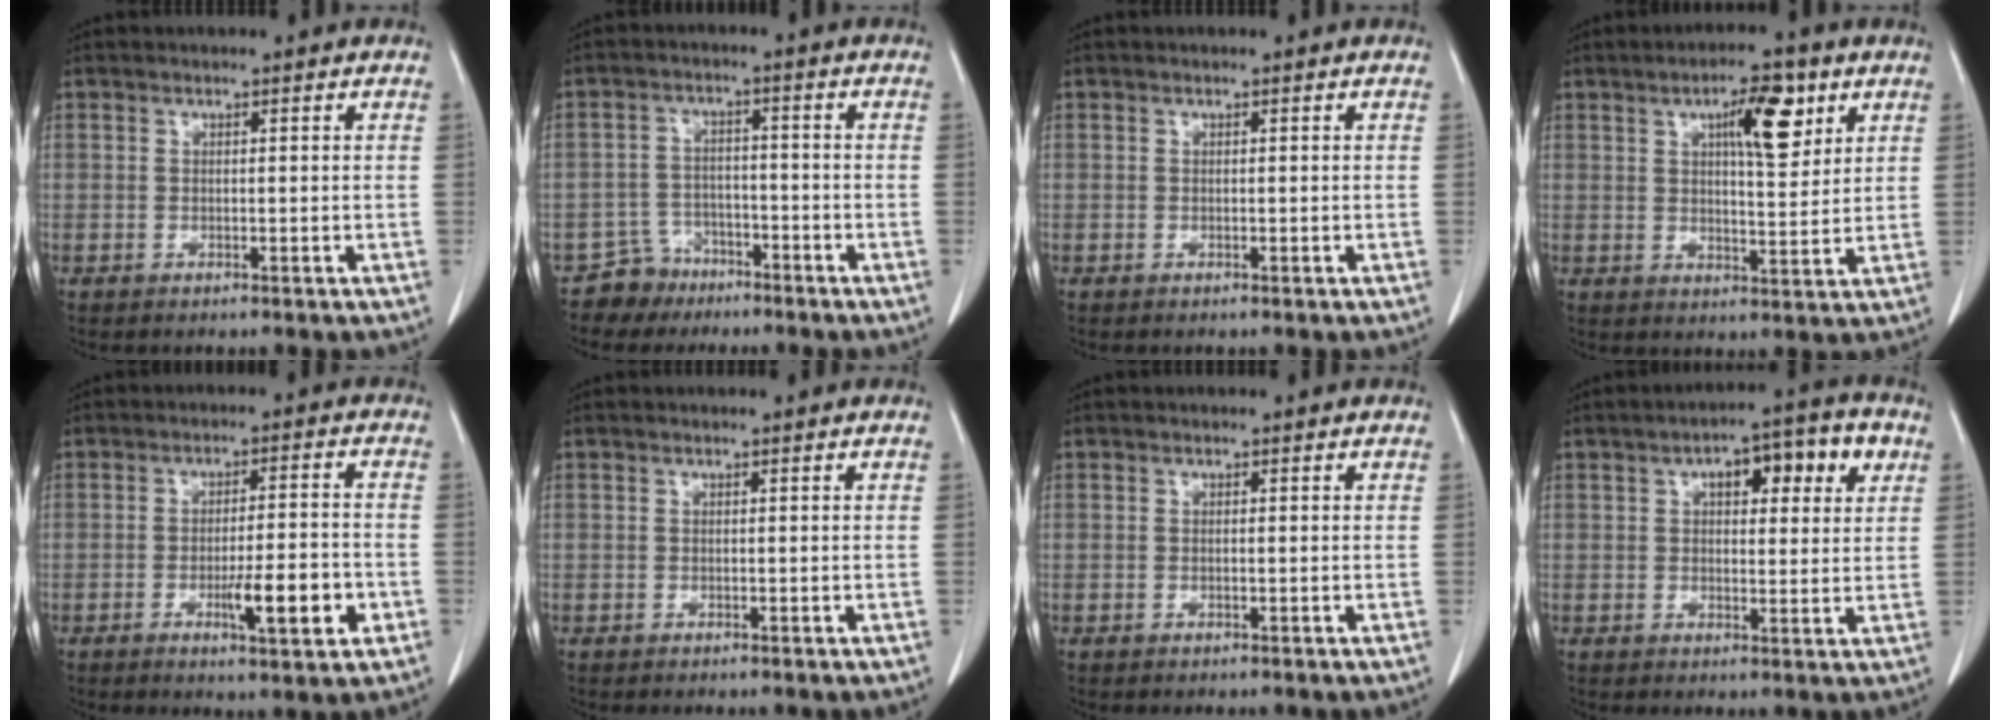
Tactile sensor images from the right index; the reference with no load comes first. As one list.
[{"total": 4.9, "force": [-3.6, 3.3, -0.5], "torque": [0.015, 0.010, -0.062]}, {"total": 0.0}, {"total": 8.4, "force": [3.9, 2.3, 7.1], "torque": [-0.113, 0.005, 0.061]}, {"total": 8.1, "force": [-3.0, 1.1, 7.5], "torque": [-0.112, -0.005, -0.042]}, {"total": 0.0}, {"total": 0.0}, {"total": 8.9, "force": [3.6, 3.3, 7.5], "torque": [-0.100, 0.023, 0.047]}]